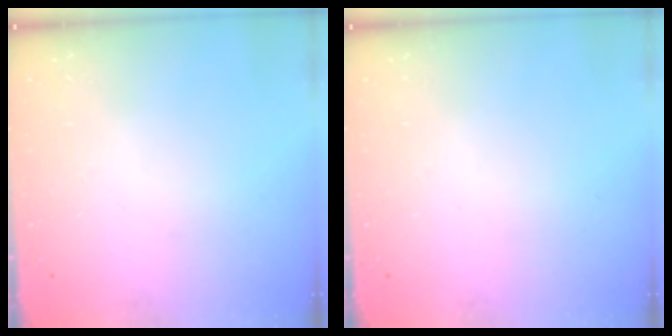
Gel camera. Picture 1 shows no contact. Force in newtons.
{"total": 0.0}